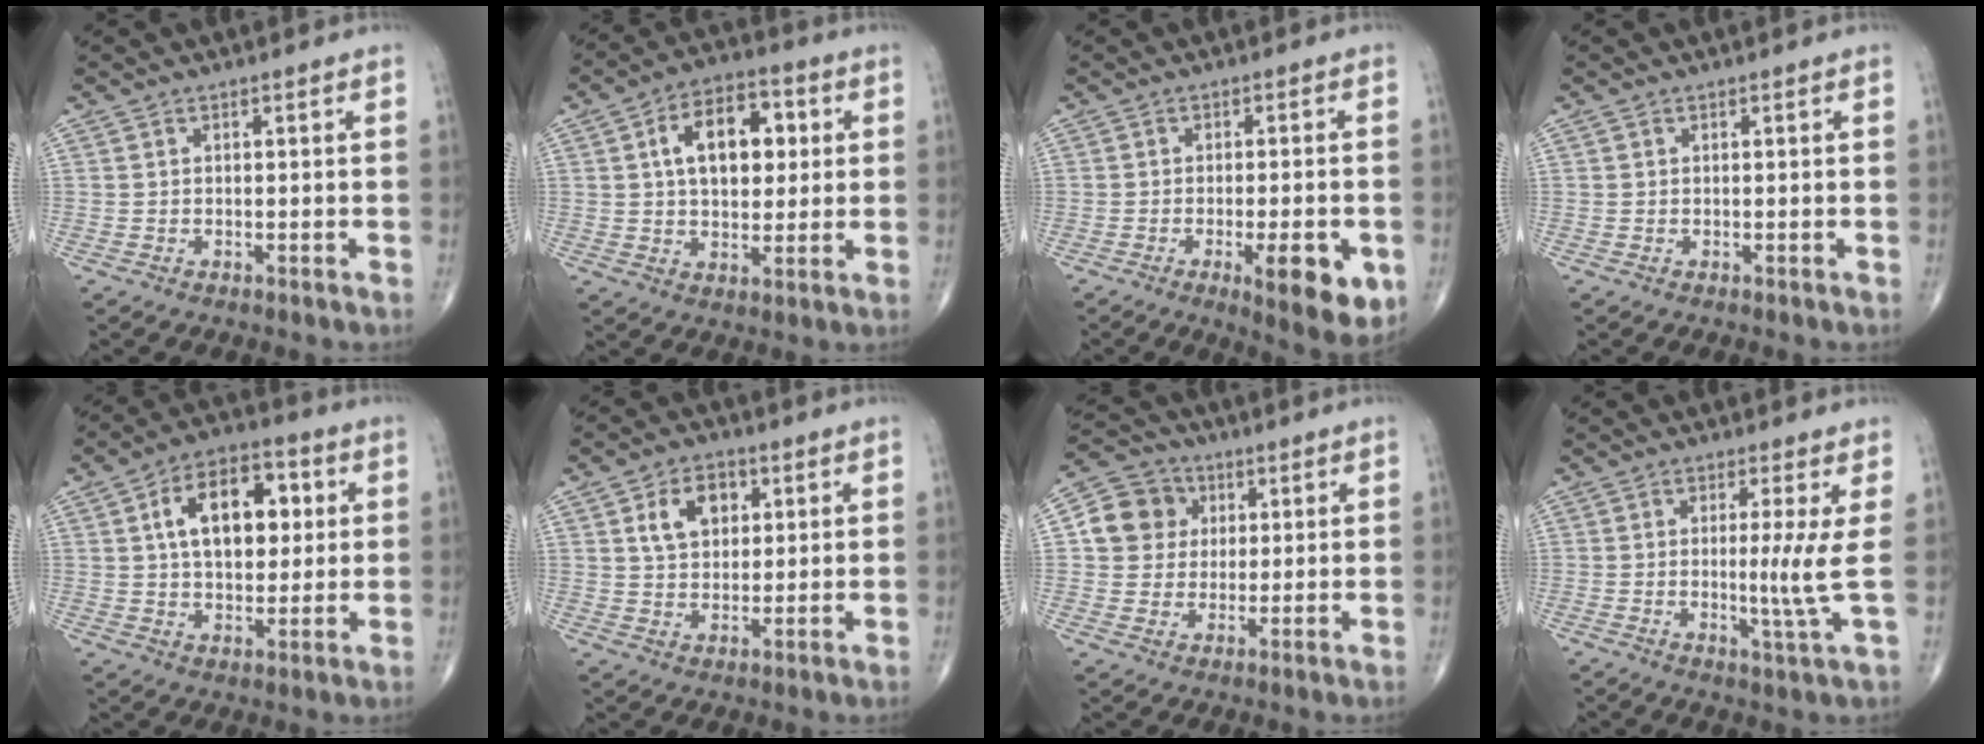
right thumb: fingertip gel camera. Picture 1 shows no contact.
{"total": 13.5, "force": [3.0, 8.2, 10.3], "torque": [-0.131, 0.010, 0.042]}
{"total": 10.9, "force": [-3.8, 3.2, 9.7], "torque": [-0.118, -0.008, -0.044]}
{"total": 0.0}
{"total": 15.2, "force": [3.4, 9.1, 11.7], "torque": [-0.152, 0.010, 0.050]}
{"total": 8.2, "force": [2.8, 5.7, 5.1], "torque": [-0.061, -0.005, 0.047]}
{"total": 9.6, "force": [2.1, 8.9, 3.0], "torque": [-0.026, 0.003, 0.026]}
{"total": 5.4, "force": [0.4, -1.0, 5.3], "torque": [-0.110, -0.021, 0.004]}